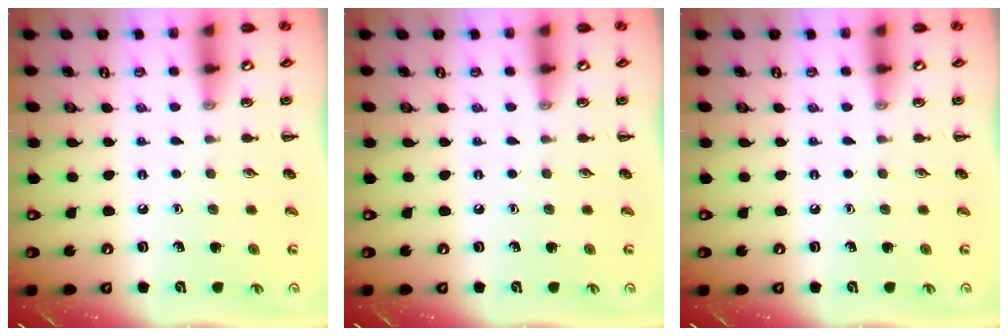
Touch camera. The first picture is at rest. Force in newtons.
{"total": 0.0}
{"total": 0.0}